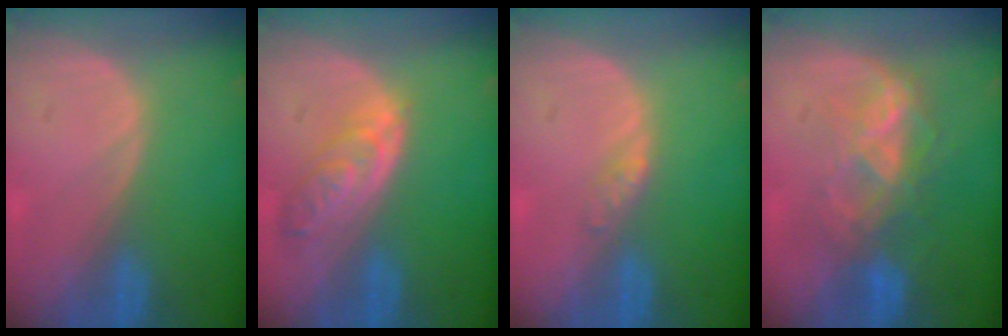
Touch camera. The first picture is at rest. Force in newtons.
{"total": 5.9, "press": 5.4, "slide": 2.5}
{"total": 1.4, "press": 1.4, "slide": 0.1}
{"total": 6.7, "press": 6.5, "slide": 1.5}